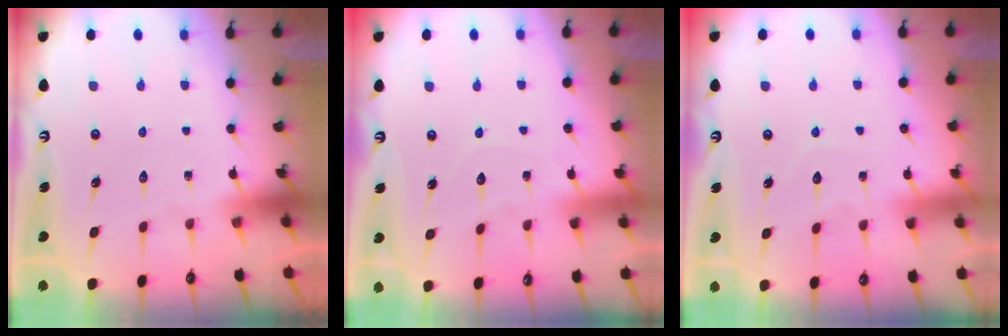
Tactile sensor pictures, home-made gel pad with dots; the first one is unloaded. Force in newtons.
{"total": 5.0, "press": 5.0, "slide": 0.1}
{"total": 4.2, "press": 4.2, "slide": 0.3}